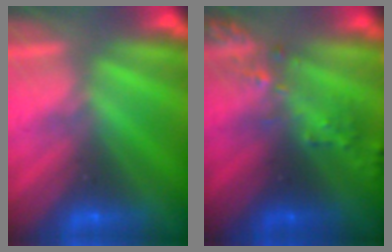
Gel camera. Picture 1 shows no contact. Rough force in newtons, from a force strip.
{"total": 5.8}